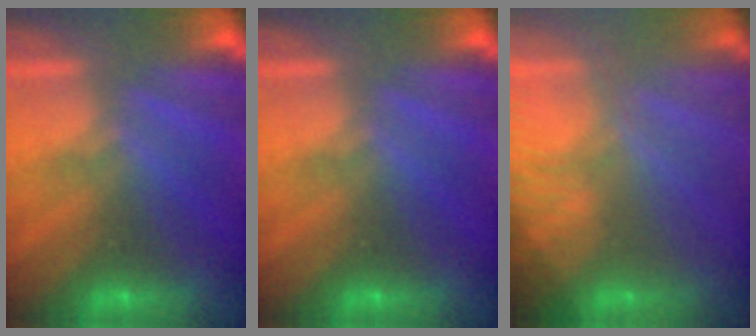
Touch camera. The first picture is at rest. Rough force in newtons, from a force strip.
{"total": 0.0}
{"total": 3.3}